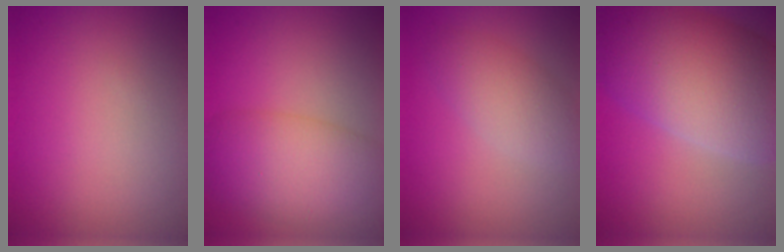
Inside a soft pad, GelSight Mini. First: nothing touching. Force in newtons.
{"total": 7.4, "press": 7.4, "slide": 0.1}
{"total": 3.3, "press": 3.3, "slide": 0.3}
{"total": 12.6, "press": 12.6, "slide": 0.3}